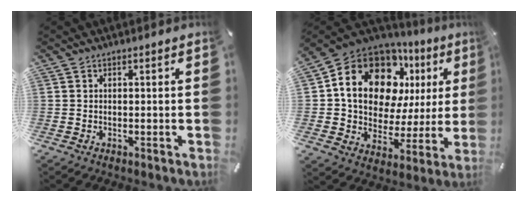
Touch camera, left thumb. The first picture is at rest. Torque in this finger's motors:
{"motor_torque": [2.51, 2.50, 1.55, -1.21, 0.57]}